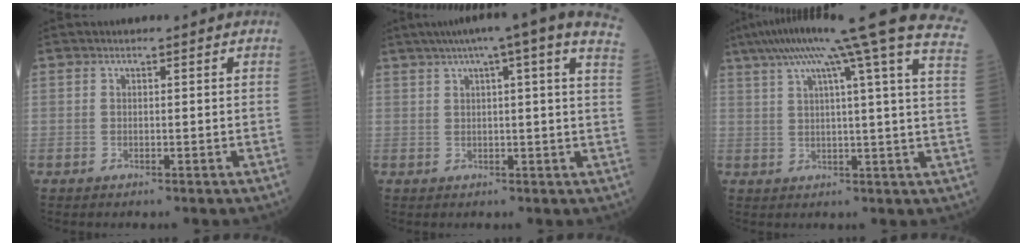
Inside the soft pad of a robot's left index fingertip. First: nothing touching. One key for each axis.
{"total": 17.7, "fx": 12.2, "fy": 0.5, "fz": 12.8, "tx": -0.199, "ty": 0.037, "tz": 0.141}
{"total": 25.8, "fx": 18.4, "fy": -0.8, "fz": 18.0, "tx": -0.240, "ty": 0.002, "tz": 0.232}